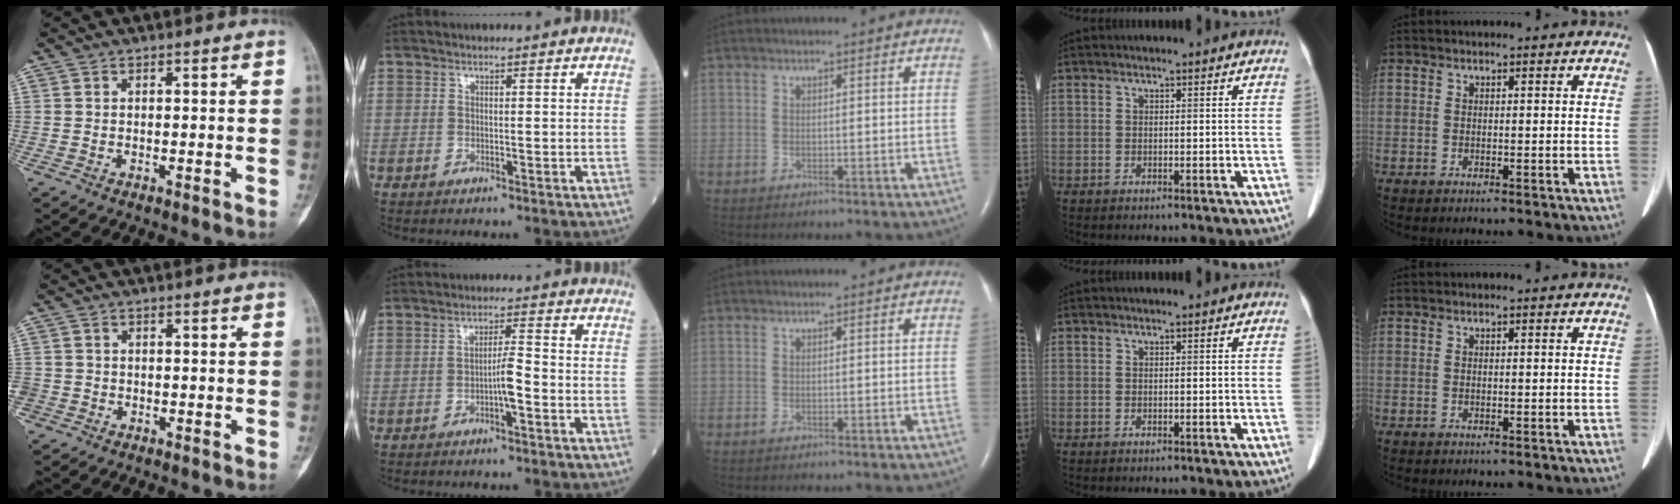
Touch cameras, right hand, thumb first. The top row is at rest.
{"thumb": {"total": 2.2, "force": [-1.0, 2.0, 0.3], "torque": [0.000, 0.008, -0.022]}, "index": {"total": 3.3, "force": [-1.3, 0.0, 3.0], "torque": [-0.048, 0.004, -0.025]}}